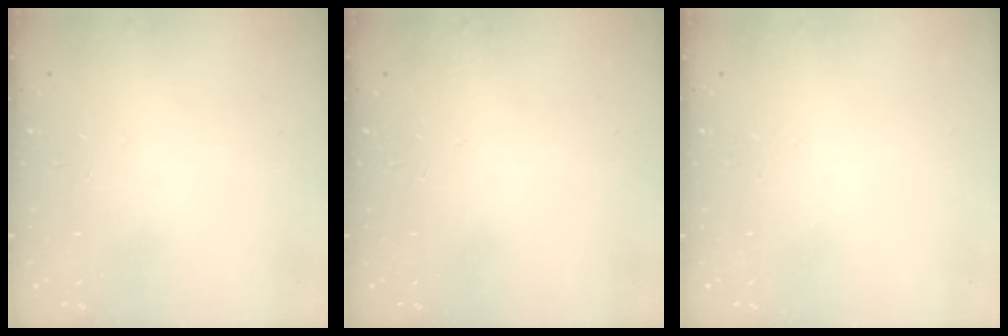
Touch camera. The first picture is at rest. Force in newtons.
{"total": 0.0}
{"total": 0.0}